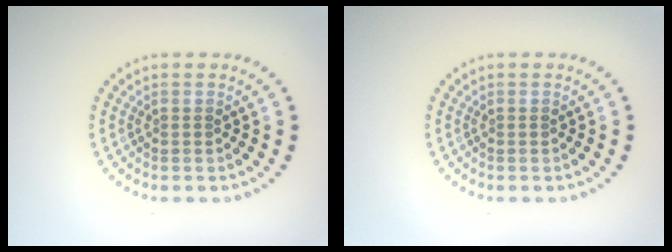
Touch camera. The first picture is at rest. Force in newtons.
{"total": 0.0}